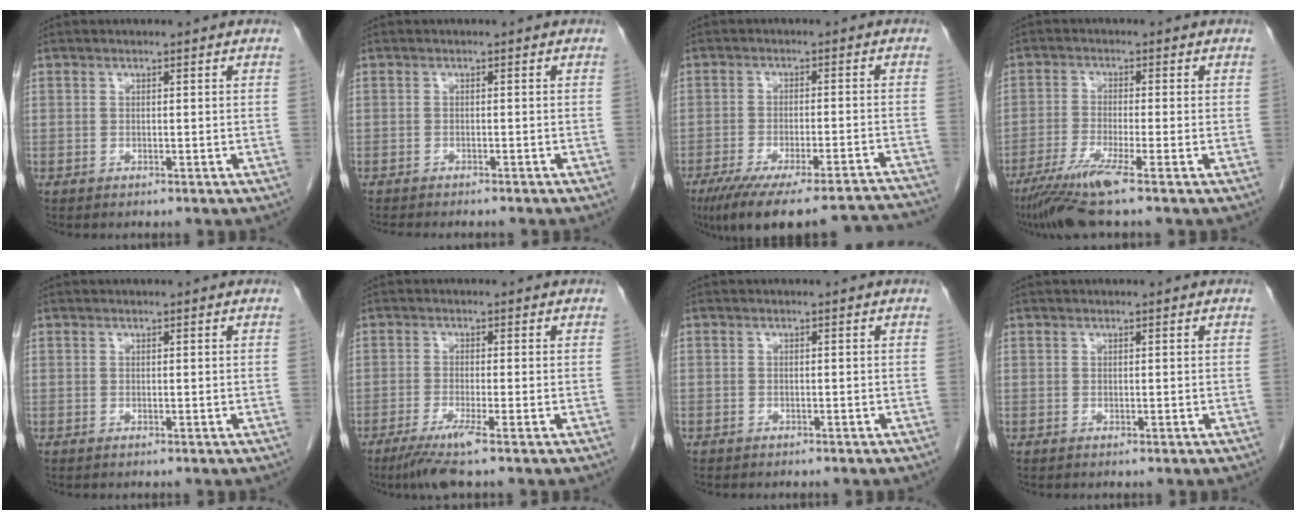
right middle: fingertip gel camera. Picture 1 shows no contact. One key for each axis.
{"total": 7.5, "fx": -6.7, "fy": 1.6, "fz": 2.9, "tx": -0.035, "ty": -0.005, "tz": -0.089}
{"total": 23.2, "fx": -21.1, "fy": 1.6, "fz": 9.6, "tx": -0.094, "ty": -0.019, "tz": -0.275}
{"total": 7.4, "fx": -5.0, "fy": -0.9, "fz": 5.4, "tx": -0.100, "ty": -0.026, "tz": -0.097}
{"total": 0.0}
{"total": 4.9, "fx": -3.1, "fy": -0.5, "fz": 3.8, "tx": -0.073, "ty": -0.016, "tz": -0.061}
{"total": 1.2, "fx": -1.0, "fy": 0.7, "fz": 0.2, "tx": -0.012, "ty": 0.002, "tz": -0.014}
{"total": 0.0}